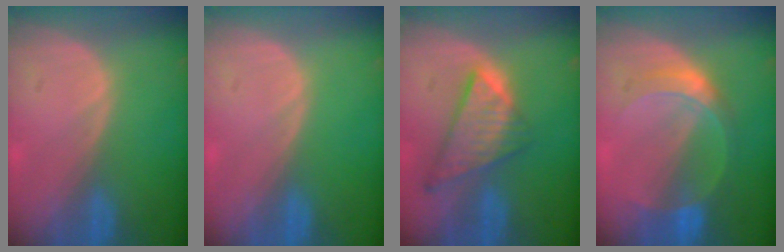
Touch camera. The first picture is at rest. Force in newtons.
{"total": 0.0}
{"total": 8.6, "press": 7.3, "slide": 4.5}
{"total": 5.6, "press": 5.6, "slide": 0.0}